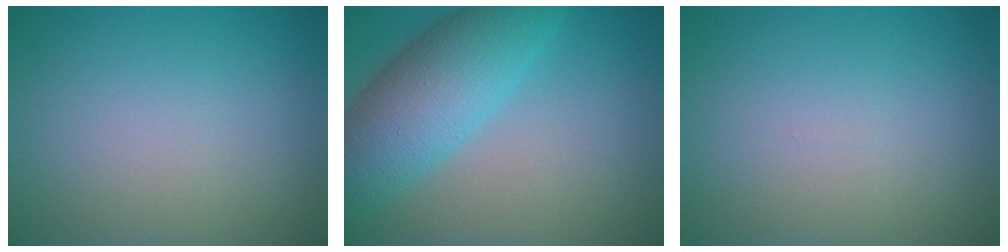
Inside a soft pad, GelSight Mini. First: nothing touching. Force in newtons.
{"total": 8.0, "press": 8.0, "slide": 0.3}
{"total": 0.0}